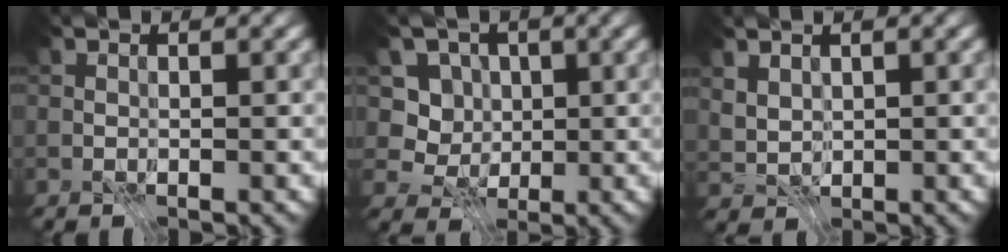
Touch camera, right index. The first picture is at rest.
{"total": 4.4, "force": [0.3, 4.2, 1.4], "torque": [-0.012, 0.002, -0.016]}
{"total": 2.1, "force": [1.0, 1.4, 1.1], "torque": [-0.026, -0.001, 0.027]}